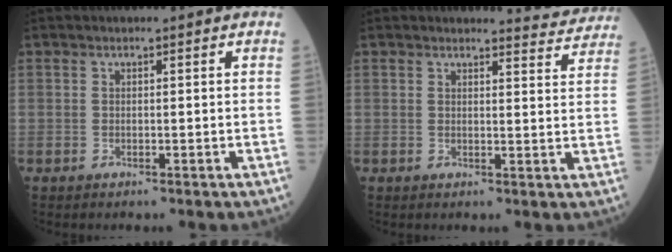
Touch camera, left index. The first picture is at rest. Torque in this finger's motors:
{"motor_torque": [0.11, -0.13, 0.00, -0.03]}